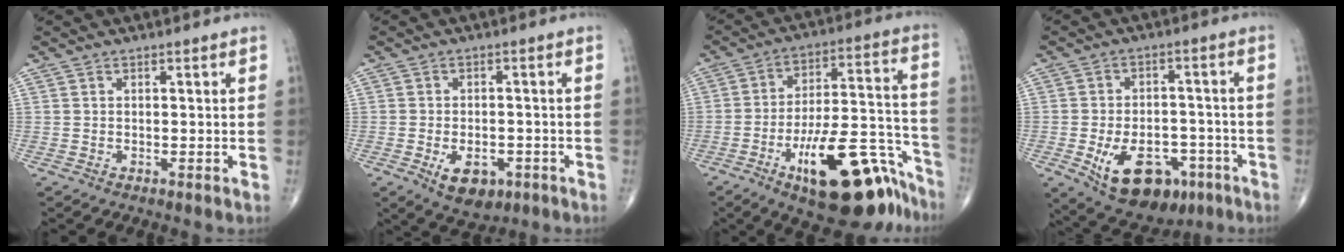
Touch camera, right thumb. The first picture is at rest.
{"total": 7.4, "force": [-3.0, 4.5, 5.1], "torque": [-0.067, 0.007, -0.034]}
{"total": 22.6, "force": [-13.4, 8.2, 16.3], "torque": [-0.188, 0.099, -0.200]}
{"total": 15.3, "force": [-6.6, 9.2, 10.3], "torque": [-0.135, 0.025, -0.086]}